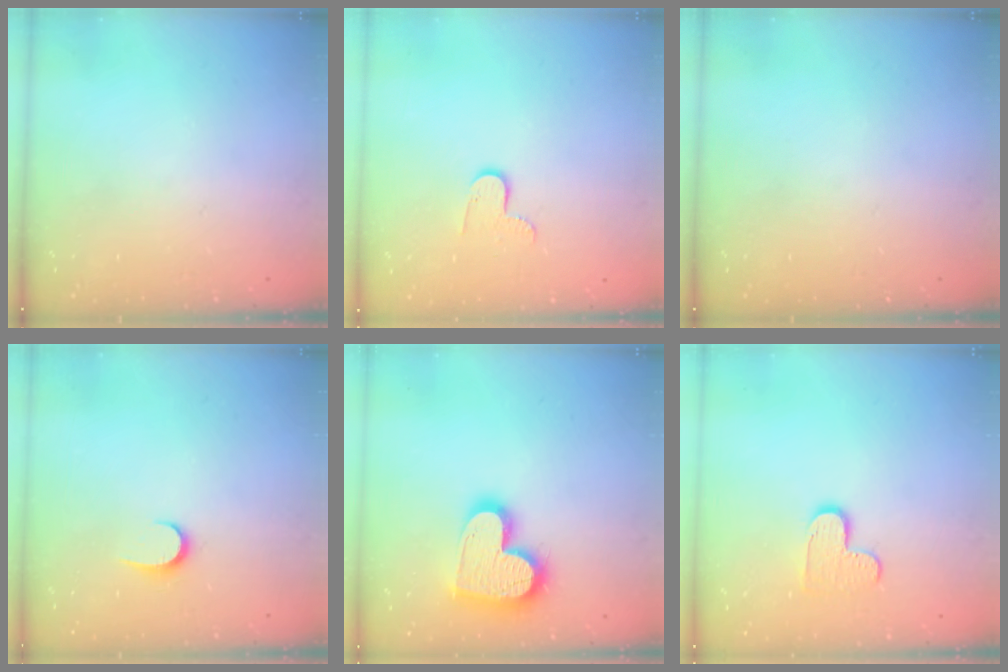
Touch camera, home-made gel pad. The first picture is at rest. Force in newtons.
{"total": 5.8, "press": 5.8, "slide": 0.5}
{"total": 0.0}
{"total": 5.7, "press": 5.7, "slide": 0.6}
{"total": 16.7, "press": 16.7, "slide": 1.1}
{"total": 7.0, "press": 7.0, "slide": 0.3}